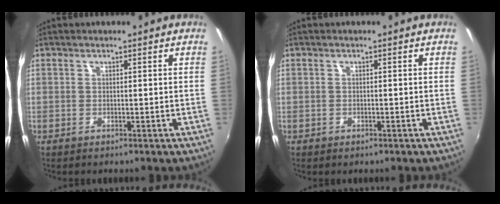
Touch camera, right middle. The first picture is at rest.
{"total": 0.6, "force": [-0.4, 0.5, 0.1], "torque": [-0.004, -0.003, -0.007]}